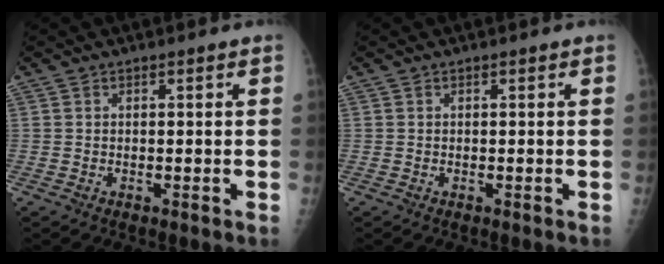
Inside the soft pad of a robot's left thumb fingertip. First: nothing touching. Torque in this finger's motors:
{"motor_torque": [0.00, 0.00, 0.00, 0.00, 0.00]}